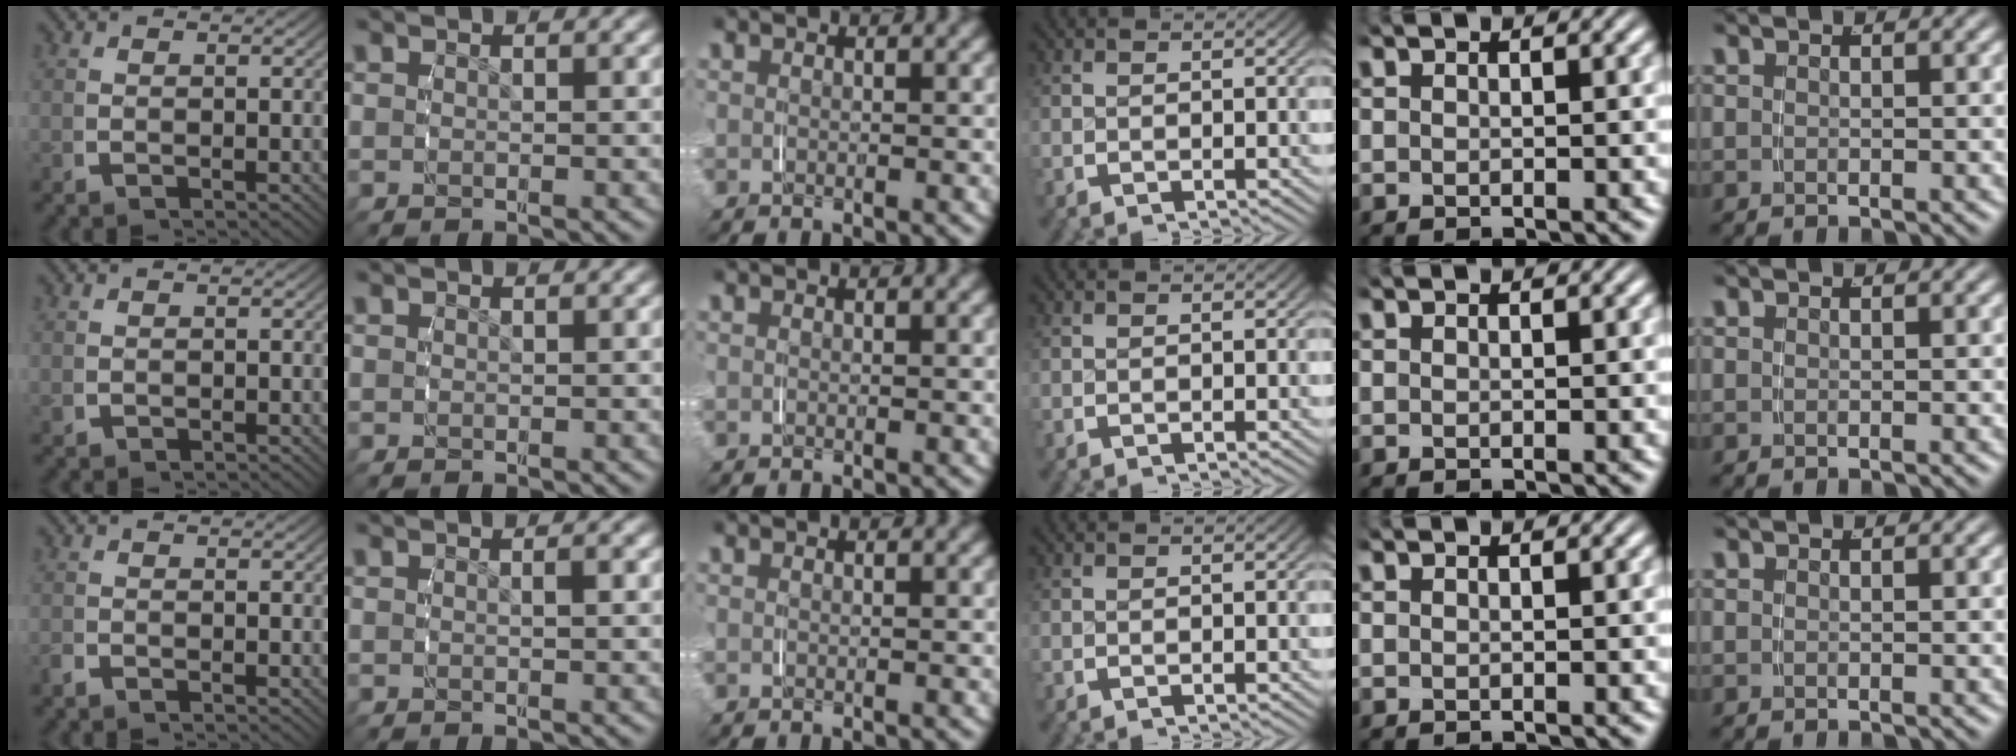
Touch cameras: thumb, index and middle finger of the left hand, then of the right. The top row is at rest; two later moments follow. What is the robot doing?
{"motion": "grasp_and_lifting", "object": "lipstick"}